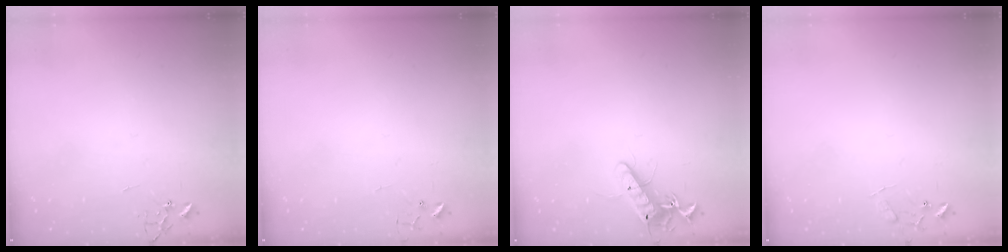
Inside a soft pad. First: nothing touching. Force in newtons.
{"total": 4.2, "press": 4.1, "slide": 0.3}
{"total": 12.8, "press": 12.8, "slide": 0.6}
{"total": 8.0, "press": 8.0, "slide": 0.5}